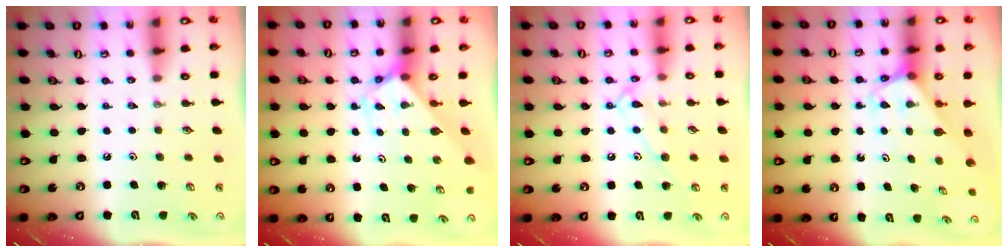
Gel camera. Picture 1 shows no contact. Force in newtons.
{"total": 2.9, "press": 2.9, "slide": 0.2}
{"total": 11.5, "press": 11.5, "slide": 0.8}
{"total": 2.7, "press": 2.7, "slide": 0.2}